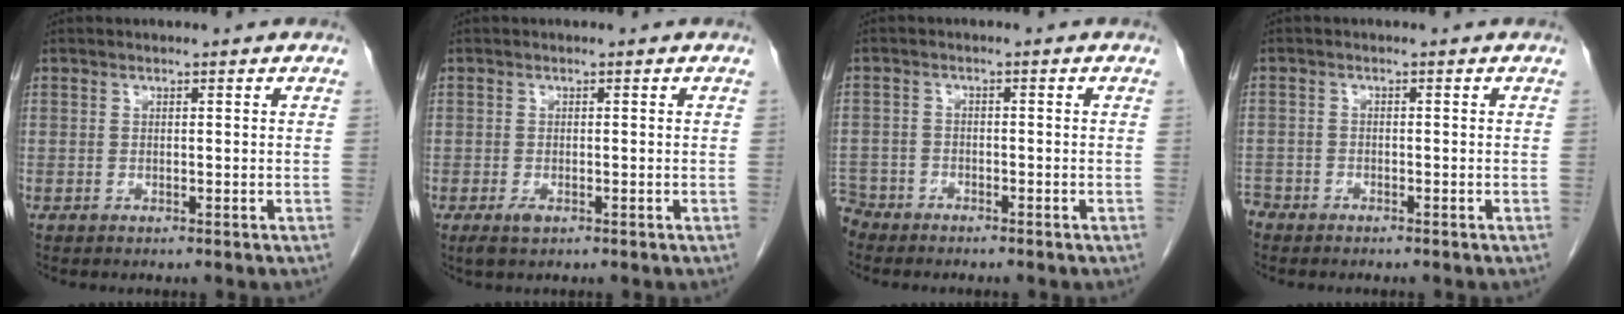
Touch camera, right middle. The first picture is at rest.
{"total": 1.6, "force": [-0.9, 0.6, 1.2], "torque": [-0.024, -0.002, -0.010]}
{"total": 4.9, "force": [-4.4, 2.0, -0.1], "torque": [0.000, -0.005, -0.087]}
{"total": 3.2, "force": [-2.9, 1.4, 0.3], "torque": [-0.008, -0.001, -0.053]}